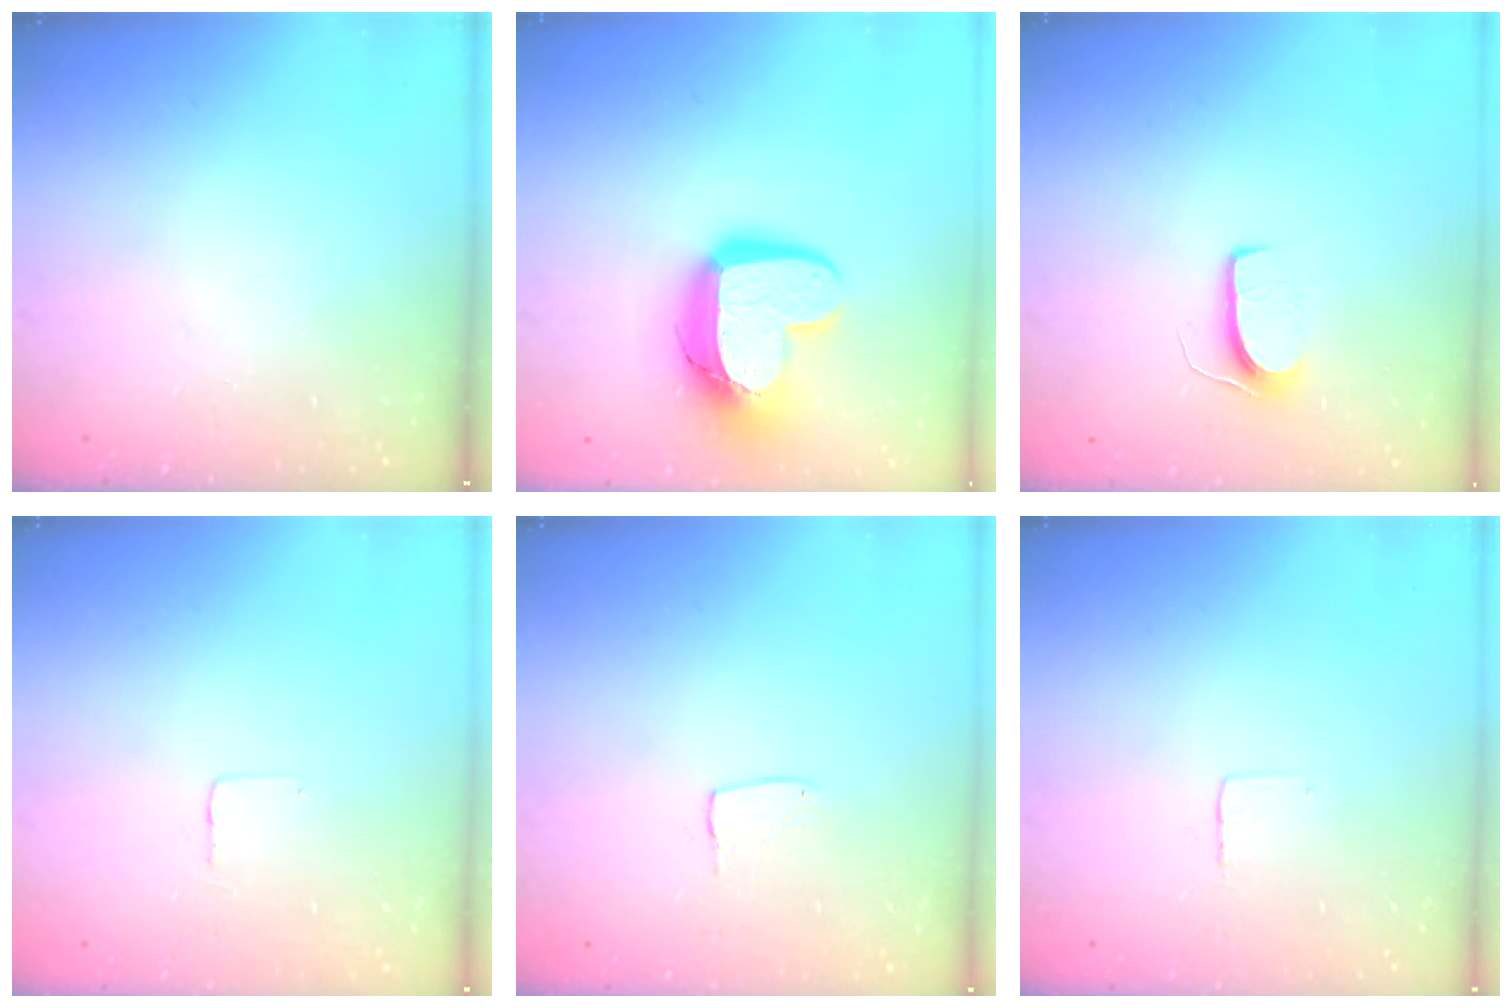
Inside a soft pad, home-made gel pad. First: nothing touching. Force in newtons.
{"total": 15.1, "press": 15.0, "slide": 1.4}
{"total": 6.5, "press": 6.5, "slide": 0.4}
{"total": 1.9, "press": 1.9, "slide": 0.1}
{"total": 3.5, "press": 3.5, "slide": 0.1}
{"total": 2.3, "press": 2.3, "slide": 0.1}